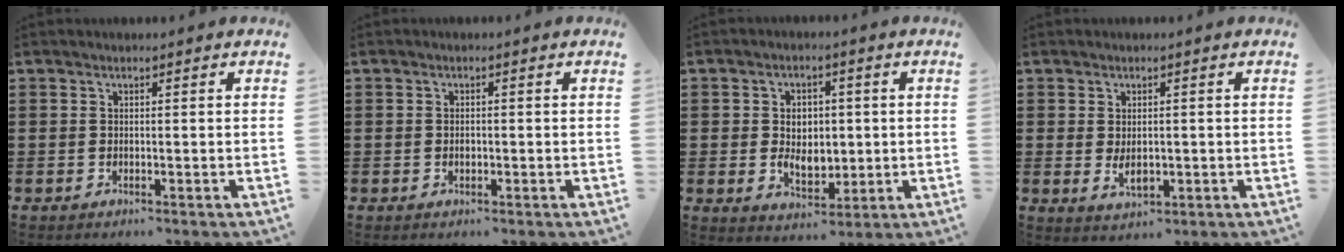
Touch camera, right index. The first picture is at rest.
{"total": 1.1, "force": [-0.2, 0.5, 0.9], "torque": [-0.019, -0.001, -0.004]}
{"total": 5.1, "force": [-0.1, 3.8, 3.3], "torque": [-0.054, 0.006, -0.007]}
{"total": 3.0, "force": [0.0, 1.4, 2.6], "torque": [-0.043, -0.002, -0.001]}